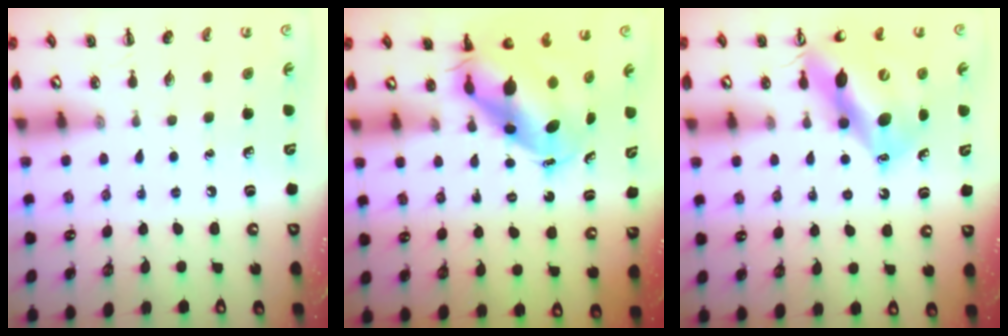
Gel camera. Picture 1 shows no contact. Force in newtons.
{"total": 8.1, "press": 7.9, "slide": 1.9}
{"total": 14.2, "press": 13.5, "slide": 4.4}